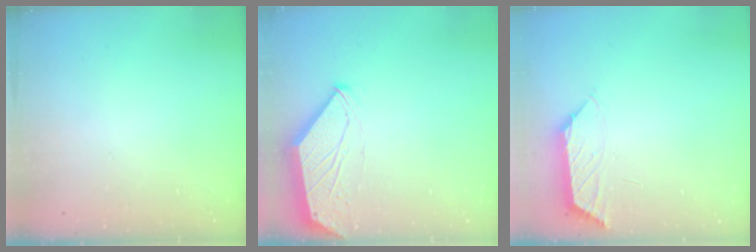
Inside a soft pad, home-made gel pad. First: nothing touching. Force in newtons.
{"total": 0.0}
{"total": 1.2, "press": 1.1, "slide": 0.4}